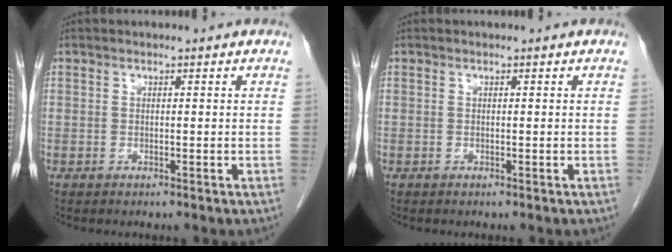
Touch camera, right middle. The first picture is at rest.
{"total": 0.0}